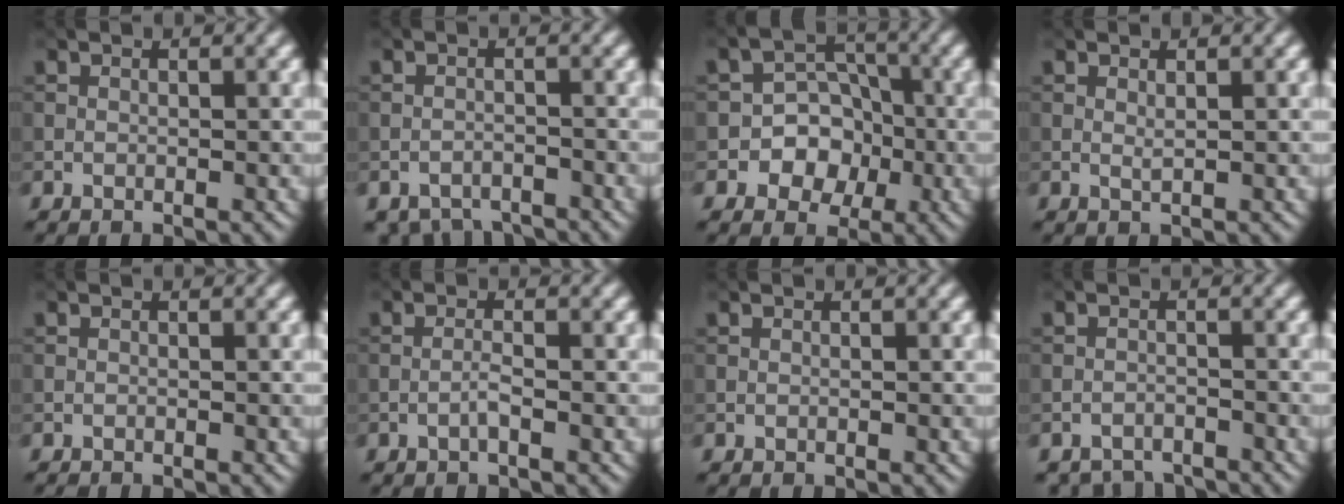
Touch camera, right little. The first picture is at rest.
{"total": 3.6, "force": [-3.4, 1.0, 0.5], "torque": [-0.004, -0.007, -0.058]}
{"total": 5.2, "force": [-1.6, 4.4, 2.2], "torque": [0.006, 0.012, -0.049]}
{"total": 0.5, "force": [0.3, 0.1, 0.4], "torque": [-0.010, -0.003, 0.007]}
{"total": 0.5, "force": [-0.5, -0.1, 0.0], "torque": [0.002, -0.002, -0.012]}
{"total": 1.1, "force": [-0.6, 0.0, 0.9], "torque": [-0.018, 0.005, -0.013]}
{"total": 0.0}
{"total": 3.3, "force": [-3.2, 0.6, 0.1], "torque": [0.001, -0.006, -0.056]}